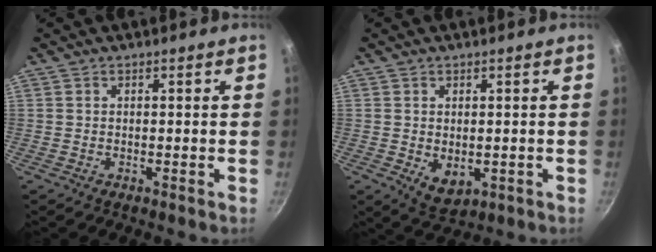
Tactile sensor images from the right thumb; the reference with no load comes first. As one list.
[{"total": 5.0, "force": [-0.4, 3.3, 3.7], "torque": [-0.053, -0.014, 0.003]}]